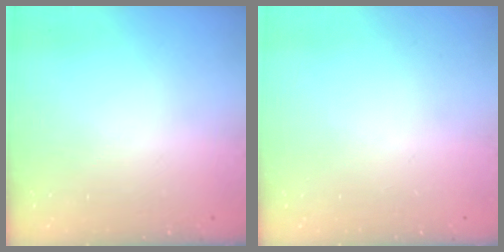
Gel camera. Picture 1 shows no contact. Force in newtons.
{"total": 0.0}